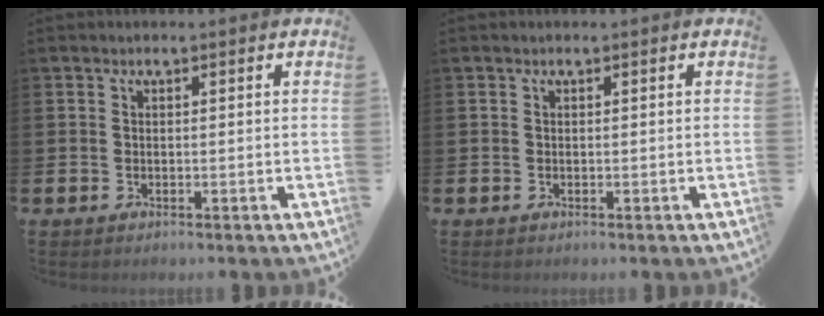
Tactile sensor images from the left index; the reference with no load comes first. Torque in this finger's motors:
{"motor_torque": [0.00, 0.00, 0.01, 0.00]}